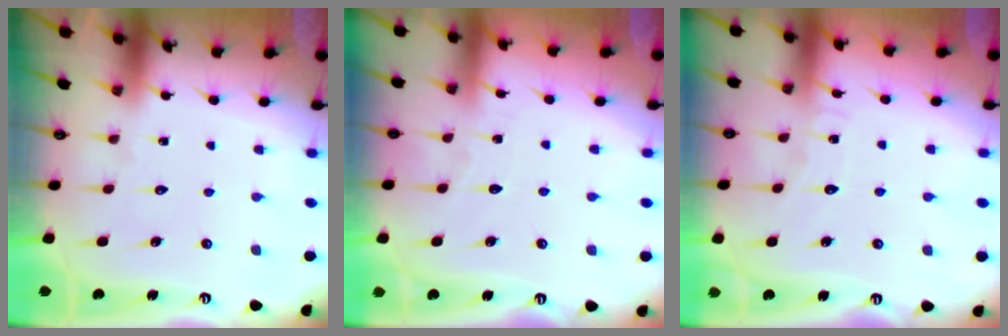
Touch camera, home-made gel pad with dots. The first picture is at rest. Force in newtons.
{"total": 2.1, "press": 2.1, "slide": 0.3}
{"total": 4.5, "press": 4.5, "slide": 0.5}